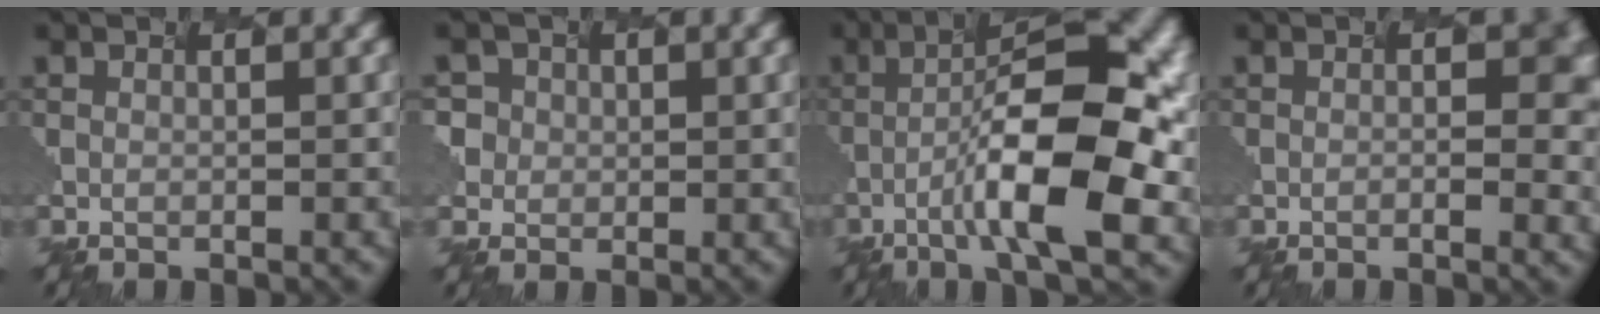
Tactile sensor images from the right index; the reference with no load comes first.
{"total": 2.2, "force": [0.5, 2.0, -0.7], "torque": [0.001, 0.003, 0.008]}
{"total": 10.0, "force": [-2.8, 2.1, 9.4], "torque": [-0.172, 0.006, -0.042]}
{"total": 2.3, "force": [-0.1, 0.3, 2.3], "torque": [-0.036, -0.003, 0.009]}